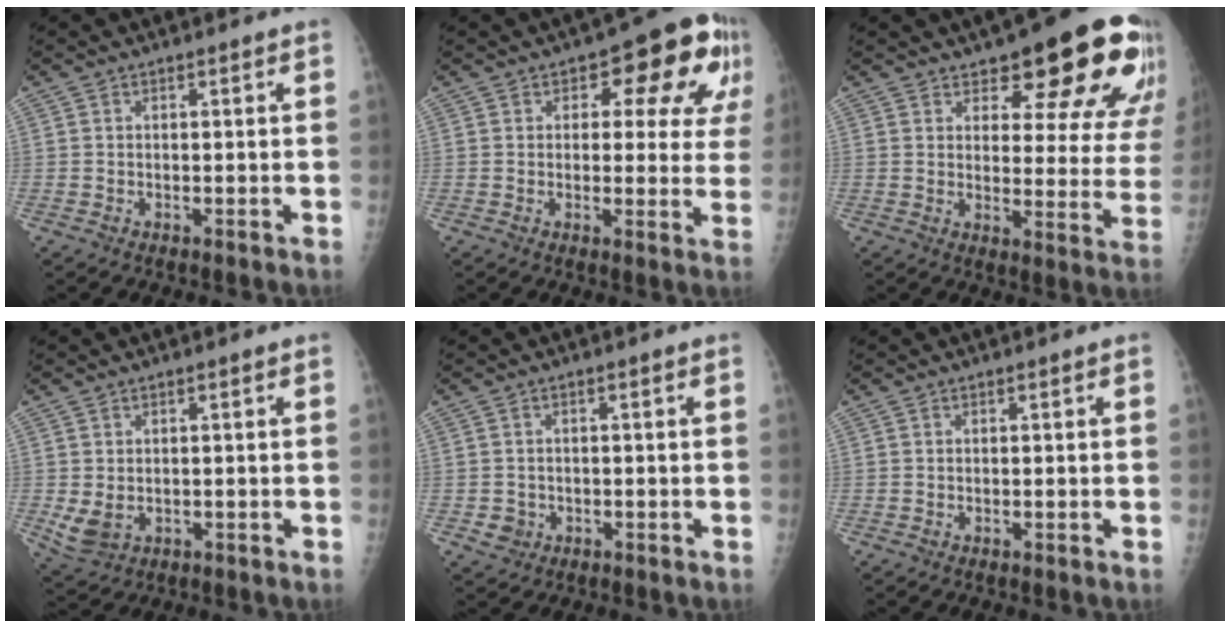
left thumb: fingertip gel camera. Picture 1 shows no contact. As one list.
[{"total": 13.3, "force": [5.1, 6.8, 10.2], "torque": [-0.070, 0.002, 0.056]}, {"total": 19.3, "force": [12.8, 6.9, 12.7], "torque": [-0.115, -0.066, 0.153]}, {"total": 4.4, "force": [-0.4, 3.3, 2.9], "torque": [-0.056, -0.012, 0.006]}, {"total": 2.4, "force": [-0.7, 2.2, 0.6], "torque": [0.001, 0.005, -0.005]}, {"total": 0.0}]